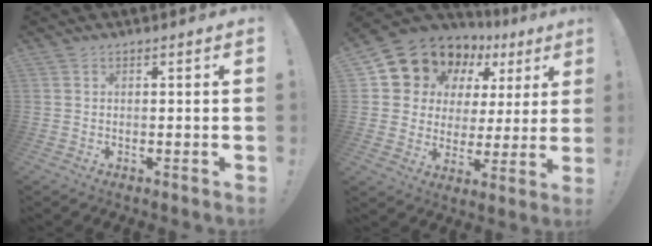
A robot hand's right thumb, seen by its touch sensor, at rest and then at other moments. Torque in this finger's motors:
{"motor_torque": [1.31, 1.60, 0.49, -0.21, 0.09]}